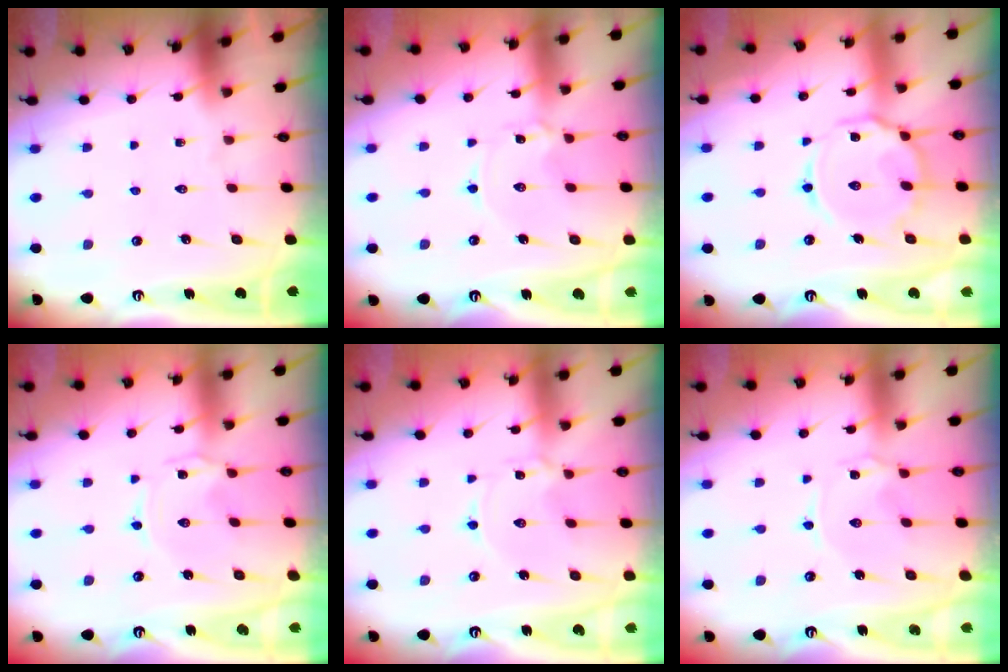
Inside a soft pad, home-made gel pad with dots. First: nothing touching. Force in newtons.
{"total": 0.9, "press": 0.9, "slide": 0.1}
{"total": 12.9, "press": 12.9, "slide": 1.1}
{"total": 0.0}
{"total": 0.8, "press": 0.8, "slide": 0.2}
{"total": 0.8, "press": 0.7, "slide": 0.3}